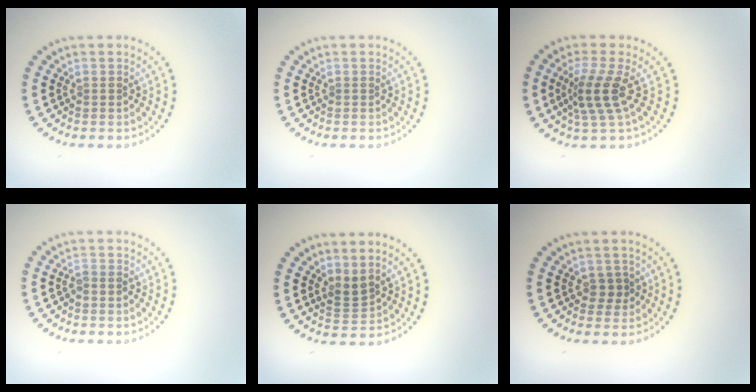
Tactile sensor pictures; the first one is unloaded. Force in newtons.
{"total": 0.0}
{"total": 3.3, "press": 2.4, "slide": 2.3}
{"total": 0.7, "press": 0.5, "slide": 0.5}
{"total": 1.8, "press": 1.3, "slide": 1.1}
{"total": 1.5, "press": 1.4, "slide": 0.5}